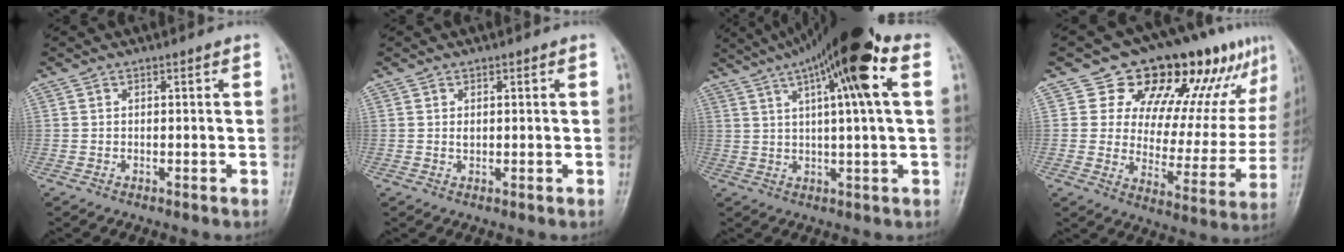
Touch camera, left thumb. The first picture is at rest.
{"total": 1.0, "force": [0.3, 0.7, 0.6], "torque": [-0.008, -0.001, 0.006]}
{"total": 17.2, "force": [6.8, 2.7, 15.6], "torque": [-0.258, 0.023, 0.103]}
{"total": 21.4, "force": [13.2, 11.4, 12.4], "torque": [-0.098, -0.047, 0.185]}